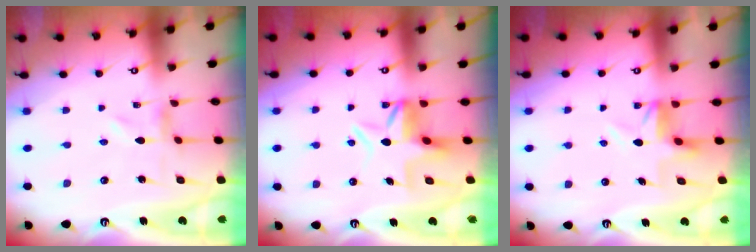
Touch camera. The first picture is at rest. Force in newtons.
{"total": 6.4, "press": 6.3, "slide": 0.5}
{"total": 4.4, "press": 4.4, "slide": 0.3}